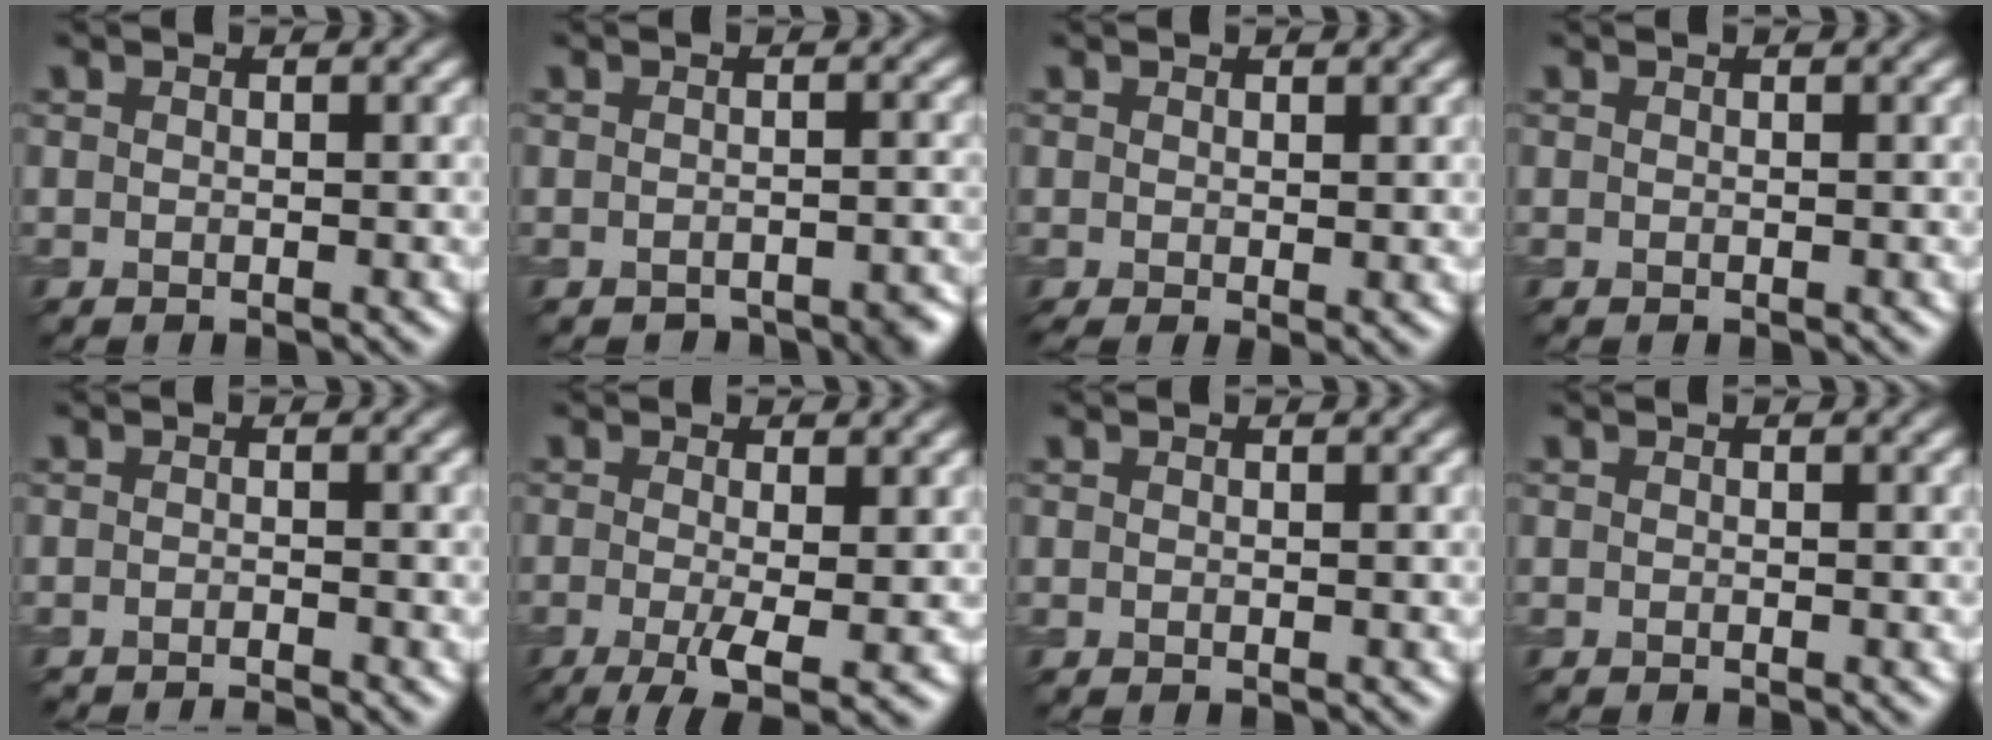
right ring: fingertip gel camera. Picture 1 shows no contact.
{"total": 2.6, "force": [-2.3, 0.8, 0.8], "torque": [-0.005, 0.000, -0.024]}
{"total": 1.1, "force": [0.1, 0.3, 1.1], "torque": [-0.017, -0.004, 0.002]}
{"total": 0.0}
{"total": 1.3, "force": [-1.3, 0.0, 0.3], "torque": [0.002, -0.003, -0.027]}
{"total": 4.9, "force": [-1.3, 1.2, 4.6], "torque": [-0.085, -0.014, -0.025]}
{"total": 0.0}
{"total": 0.0}